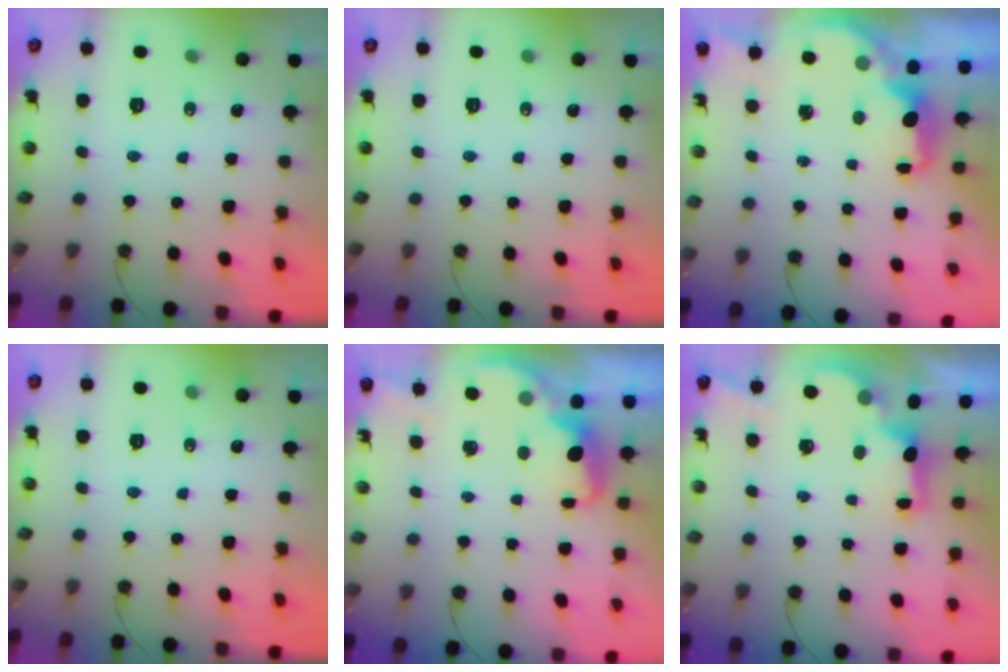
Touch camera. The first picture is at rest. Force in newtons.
{"total": 0.0}
{"total": 3.5, "press": 3.5, "slide": 0.6}
{"total": 0.0}
{"total": 2.5, "press": 2.5, "slide": 0.4}
{"total": 2.6, "press": 2.5, "slide": 0.8}